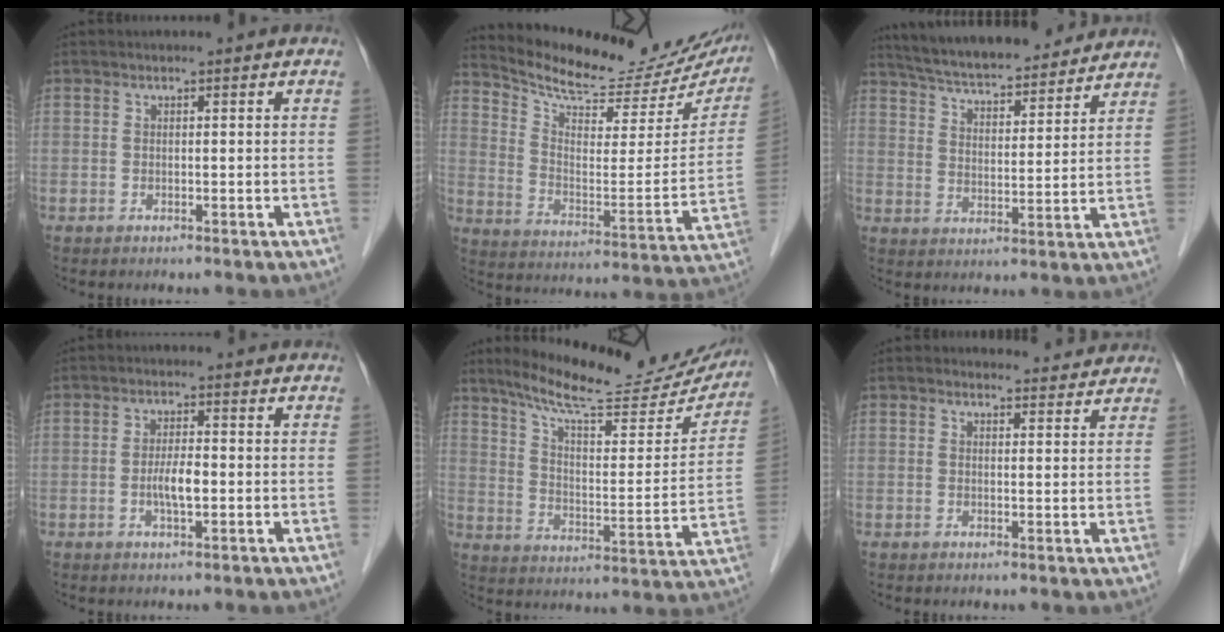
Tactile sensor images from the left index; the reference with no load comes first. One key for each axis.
{"total": 21.6, "fx": 19.9, "fy": 5.3, "fz": 6.3, "tx": -0.095, "ty": -0.046, "tz": 0.271}
{"total": 19.3, "fx": 17.5, "fy": 3.6, "fz": 7.1, "tx": -0.118, "ty": 0.025, "tz": 0.258}
{"total": 3.5, "fx": -0.7, "fy": 0.8, "fz": 3.3, "tx": -0.066, "ty": 0.000, "tz": -0.012}
{"total": 22.6, "fx": 20.3, "fy": 3.8, "fz": 9.2, "tx": -0.135, "ty": -0.028, "tz": 0.277}
{"total": 3.5, "fx": 3.4, "fy": 0.9, "fz": -0.2, "tx": -0.004, "ty": 0.003, "tz": 0.035}